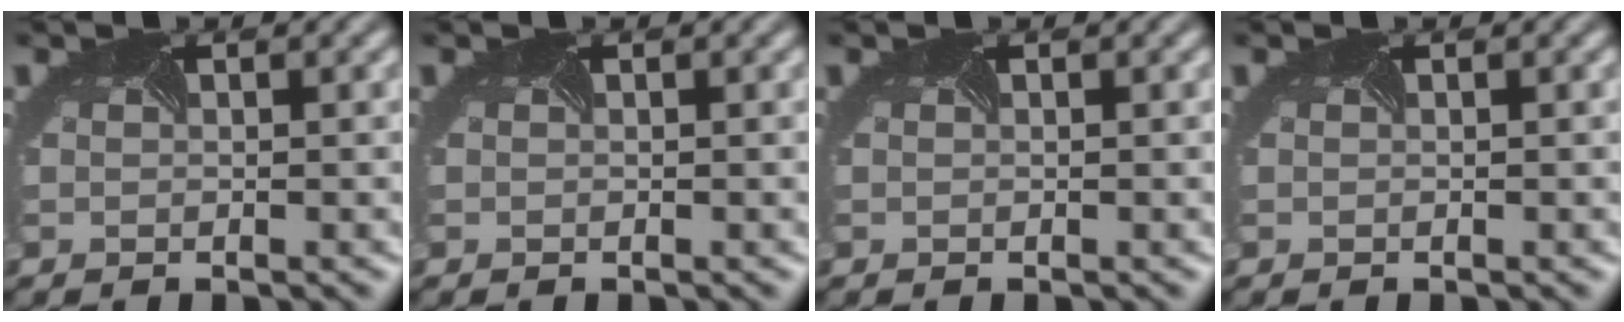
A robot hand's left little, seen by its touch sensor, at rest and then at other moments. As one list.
[{"total": 0.0}, {"total": 0.0}, {"total": 0.0}]